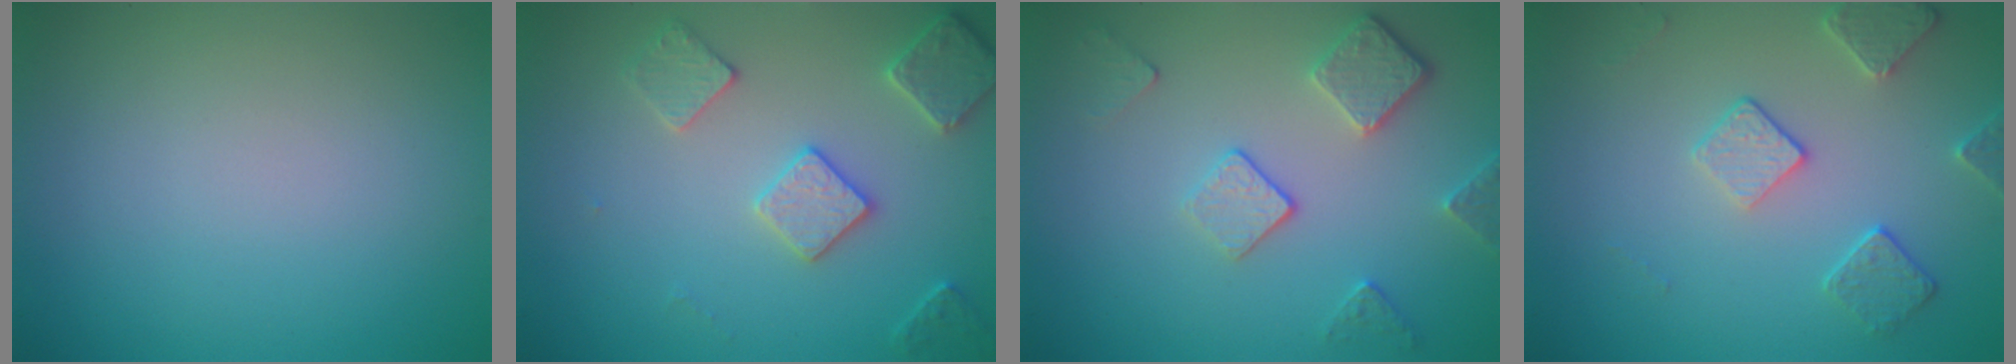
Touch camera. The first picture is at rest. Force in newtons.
{"total": 3.5, "press": 3.4, "slide": 0.7}
{"total": 3.7, "press": 3.0, "slide": 2.2}
{"total": 2.9, "press": 2.8, "slide": 0.9}